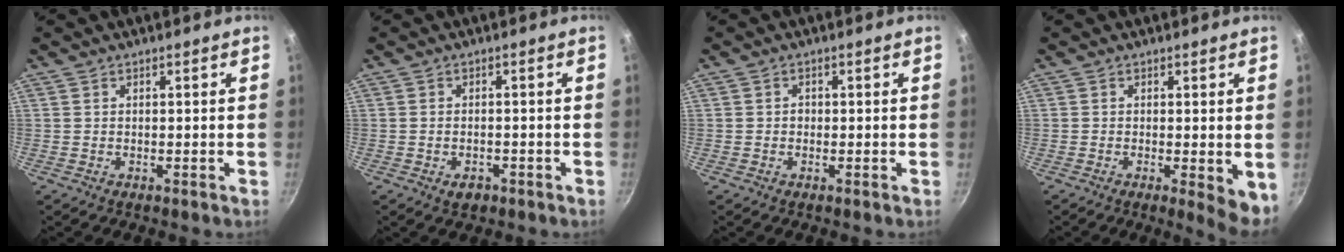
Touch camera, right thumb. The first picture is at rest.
{"total": 2.7, "force": [-1.4, 1.8, 1.5], "torque": [-0.020, 0.010, -0.017]}
{"total": 1.0, "force": [-0.2, 0.9, 0.4], "torque": [-0.004, 0.004, -0.004]}
{"total": 5.3, "force": [-0.8, 1.5, 5.0], "torque": [-0.059, -0.010, -0.008]}